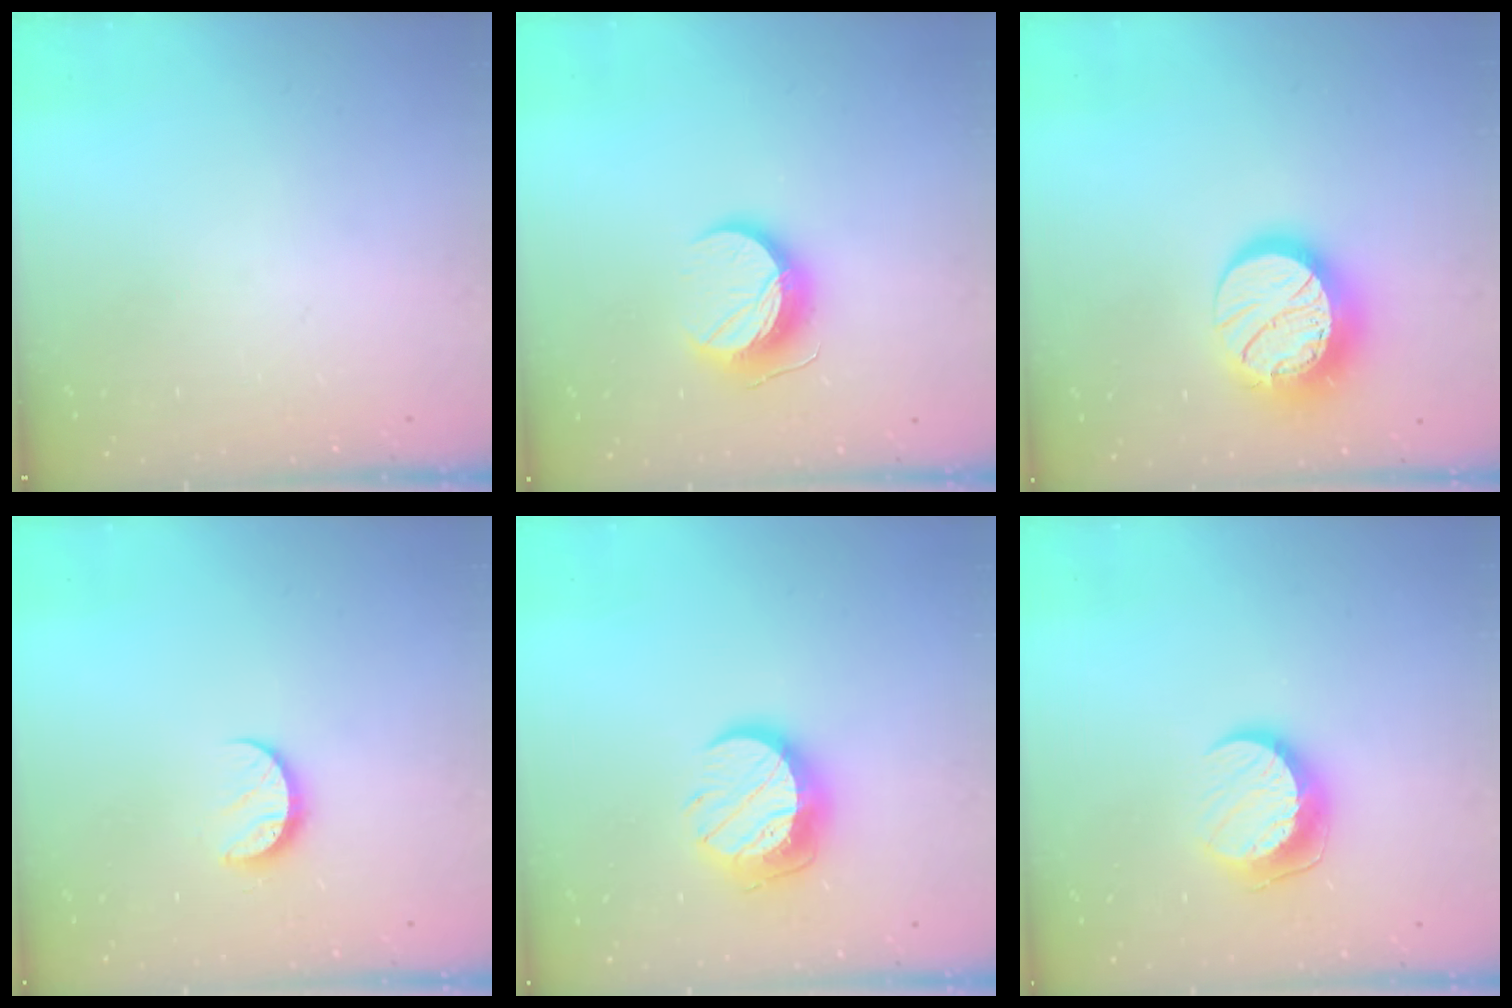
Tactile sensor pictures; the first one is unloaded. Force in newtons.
{"total": 12.2, "press": 12.2, "slide": 0.4}
{"total": 15.4, "press": 15.4, "slide": 1.1}
{"total": 7.0, "press": 7.0, "slide": 0.6}
{"total": 12.4, "press": 12.4, "slide": 0.8}
{"total": 10.1, "press": 10.1, "slide": 1.0}